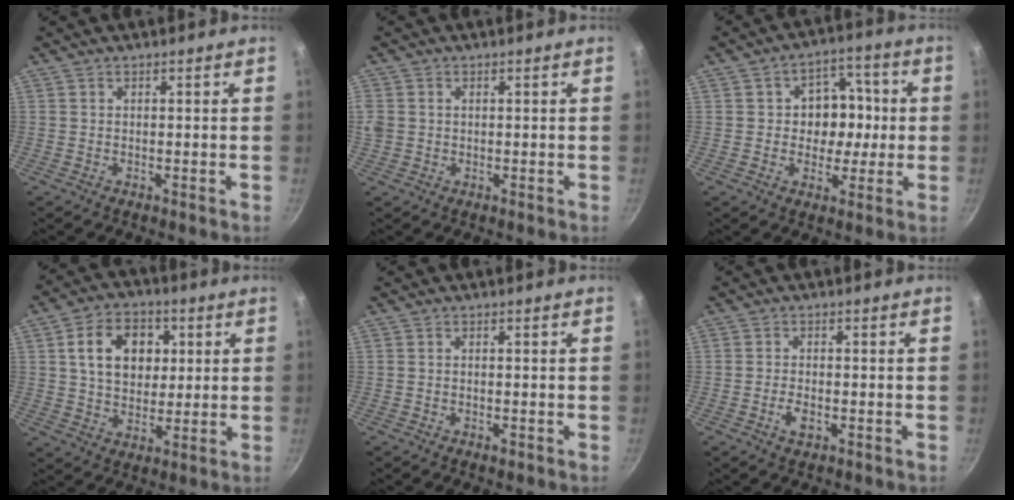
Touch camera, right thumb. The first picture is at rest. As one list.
[{"total": 3.2, "force": [0.4, 2.7, 1.6], "torque": [-0.030, 0.003, 0.008]}, {"total": 10.0, "force": [0.1, 8.3, 5.7], "torque": [-0.029, 0.013, -0.006]}, {"total": 12.6, "force": [3.0, 9.4, 7.9], "torque": [-0.099, 0.005, 0.045]}, {"total": 0.9, "force": [-0.5, 0.4, 0.6], "torque": [-0.013, 0.003, -0.008]}, {"total": 3.0, "force": [-1.2, 1.5, 2.3], "torque": [-0.048, 0.006, -0.024]}]